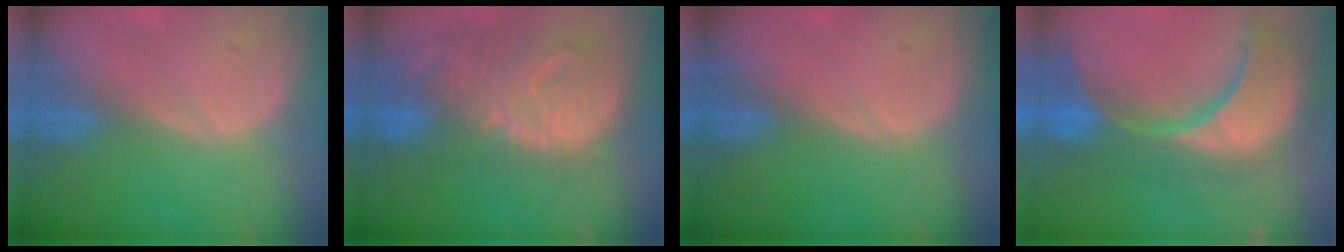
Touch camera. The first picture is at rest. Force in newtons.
{"total": 12.7, "press": 10.9, "slide": 6.4}
{"total": 0.0}
{"total": 15.5, "press": 12.2, "slide": 9.6}